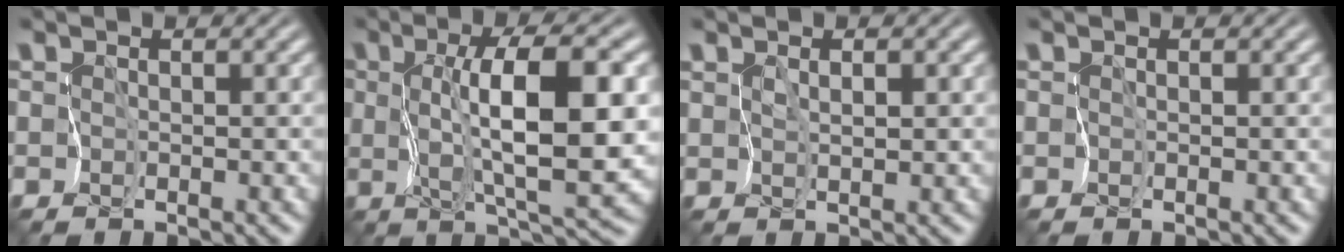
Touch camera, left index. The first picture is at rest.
{"total": 8.7, "force": [1.3, 2.3, 8.3], "torque": [-0.132, 0.006, 0.028]}
{"total": 1.4, "force": [0.7, 0.5, 1.1], "torque": [-0.017, -0.001, 0.021]}
{"total": 0.0}